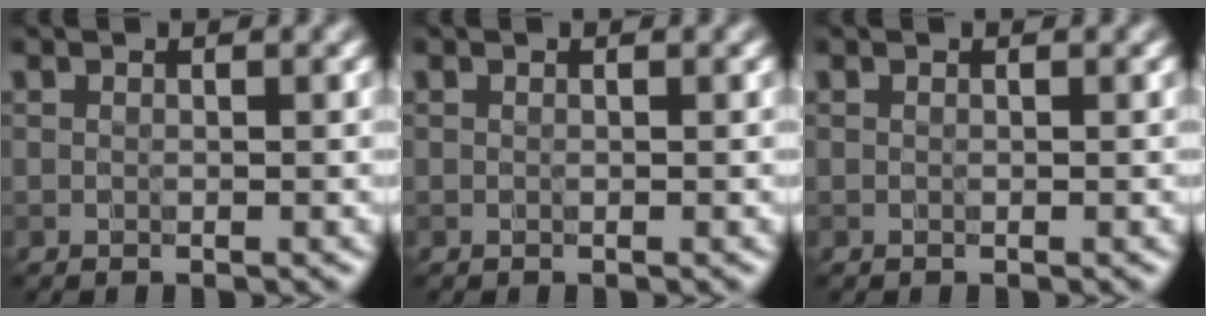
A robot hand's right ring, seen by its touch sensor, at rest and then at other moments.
{"total": 0.0}
{"total": 0.0}